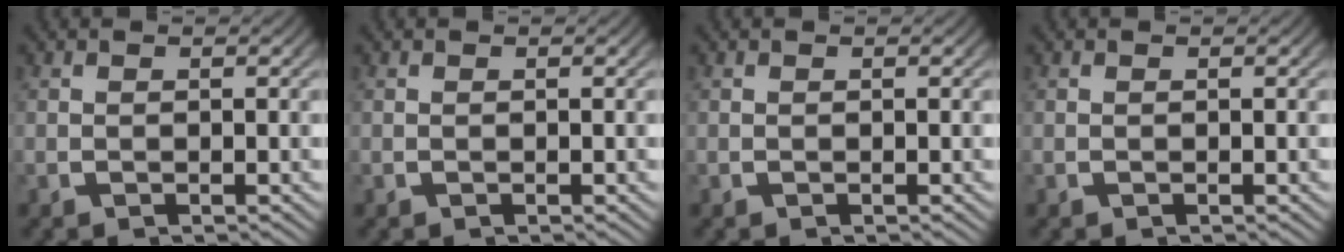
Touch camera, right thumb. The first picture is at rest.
{"total": 0.0}
{"total": 0.0}
{"total": 0.0}